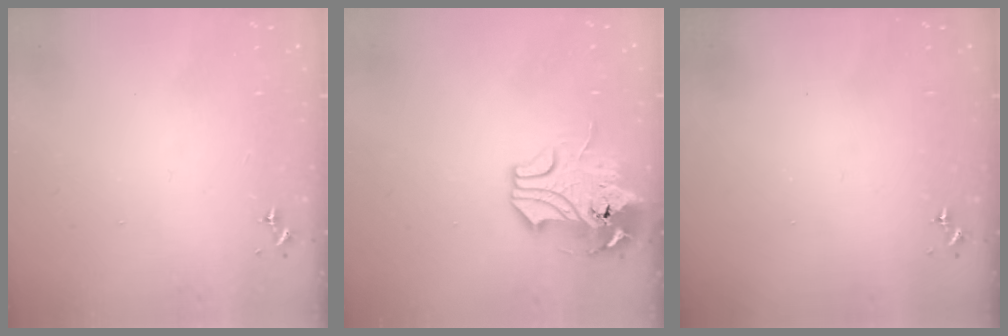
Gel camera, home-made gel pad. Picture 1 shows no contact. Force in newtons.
{"total": 12.0, "press": 11.8, "slide": 2.2}
{"total": 0.0}